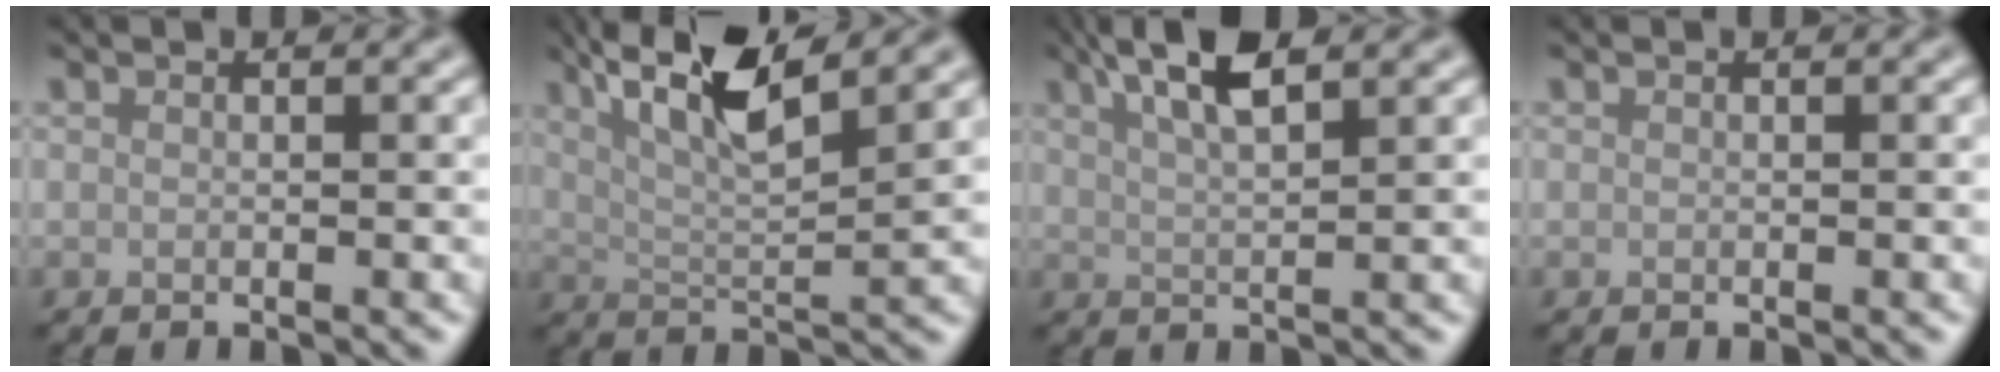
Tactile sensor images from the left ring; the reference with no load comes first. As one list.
[{"total": 8.1, "force": [4.4, 1.8, 6.5], "torque": [-0.118, 0.007, 0.082]}, {"total": 5.1, "force": [2.9, 1.4, 3.9], "torque": [-0.066, 0.011, 0.051]}, {"total": 0.0}]